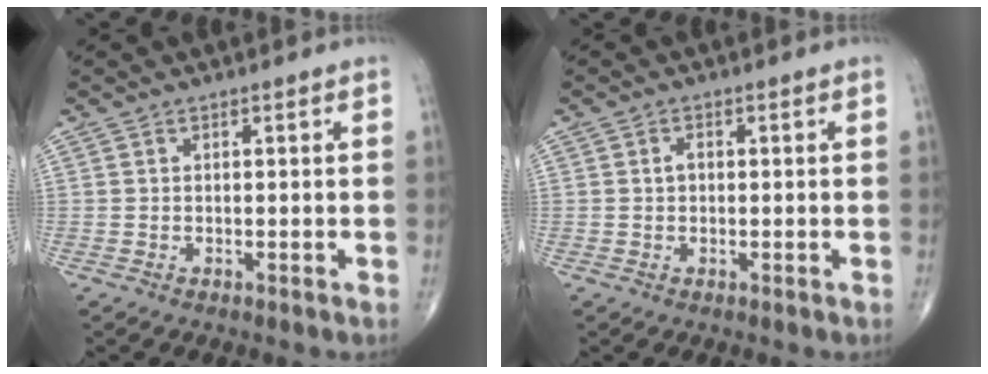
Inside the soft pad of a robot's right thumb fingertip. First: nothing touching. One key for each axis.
{"total": 1.5, "fx": 0.1, "fy": 1.1, "fz": 1.0, "tx": -0.017, "ty": 0.006, "tz": 0.000}